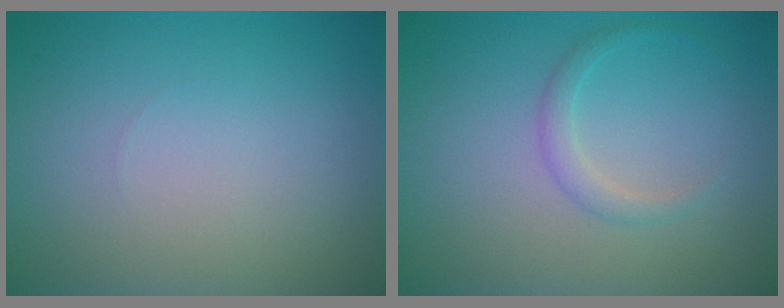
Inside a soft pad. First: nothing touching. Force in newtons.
{"total": 1.4, "press": 1.4, "slide": 0.1}